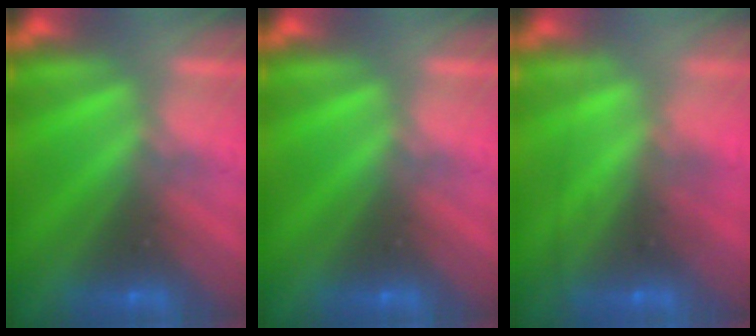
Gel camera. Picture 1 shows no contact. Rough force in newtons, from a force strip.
{"total": 0.0}
{"total": 2.3}